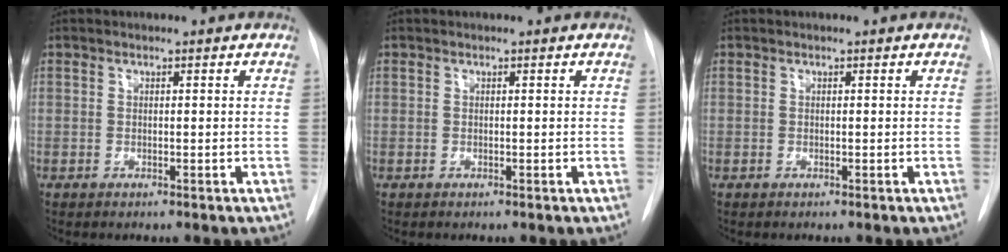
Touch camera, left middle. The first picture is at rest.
{"total": 0.0}
{"total": 0.0}